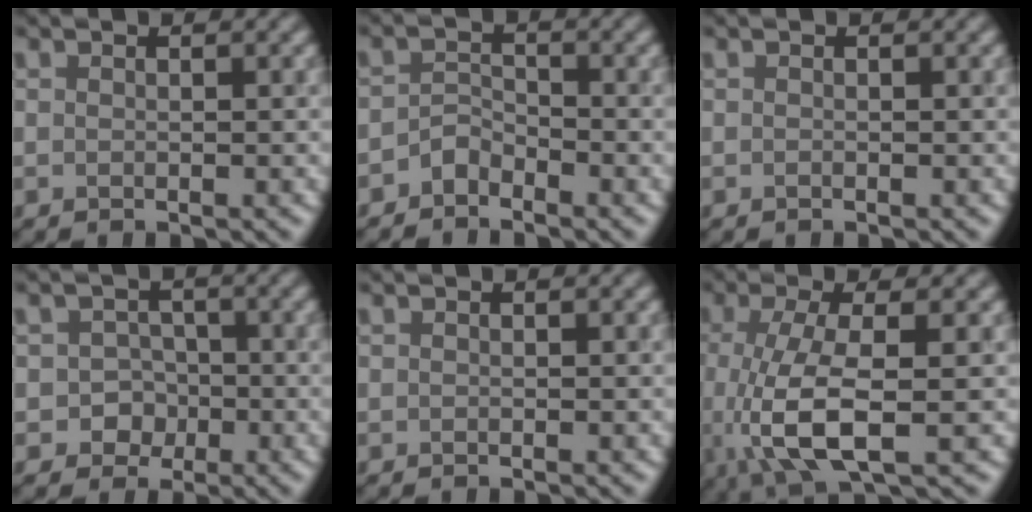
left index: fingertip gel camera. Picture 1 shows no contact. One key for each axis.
{"total": 1.6, "fx": -1.4, "fy": 0.7, "fz": 0.3, "tx": -0.004, "ty": 0.014, "tz": -0.029}
{"total": 0.0}
{"total": 2.7, "fx": -0.7, "fy": 2.6, "fz": 0.4, "tx": 0.028, "ty": 0.008, "tz": -0.025}
{"total": 0.0}
{"total": 7.2, "fx": -1.5, "fy": 2.3, "fz": 6.6, "tx": -0.146, "ty": -0.002, "tz": -0.028}